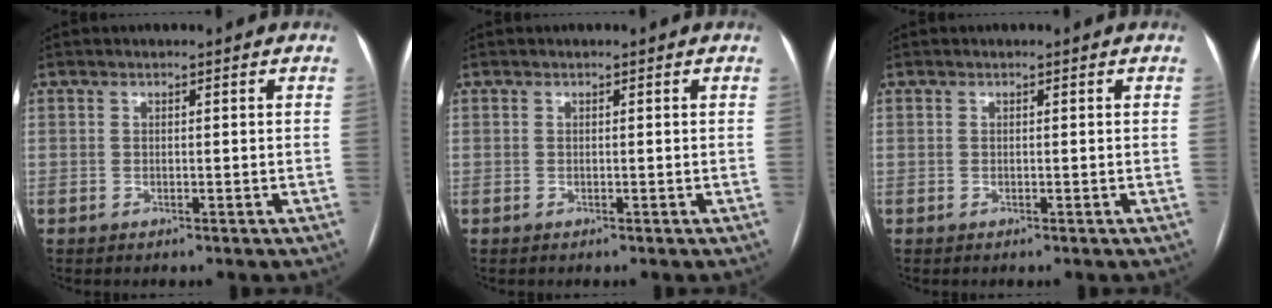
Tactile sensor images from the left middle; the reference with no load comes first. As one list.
[{"total": 0.0}, {"total": 0.0}]